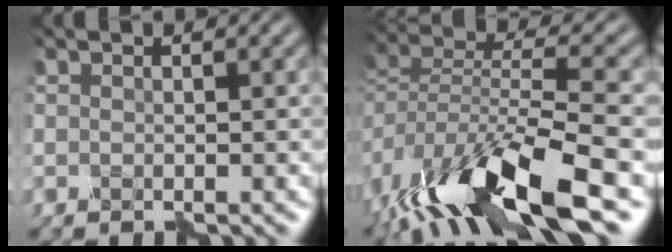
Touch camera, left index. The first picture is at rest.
{"total": 12.1, "force": [-7.0, 4.4, 8.7], "torque": [-0.176, -0.010, -0.124]}